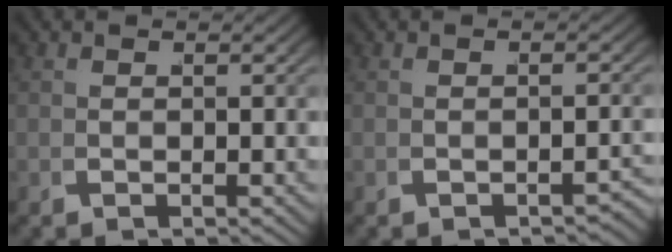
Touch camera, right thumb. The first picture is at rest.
{"total": 1.9, "force": [-1.7, 0.3, 0.6], "torque": [-0.013, 0.001, -0.024]}